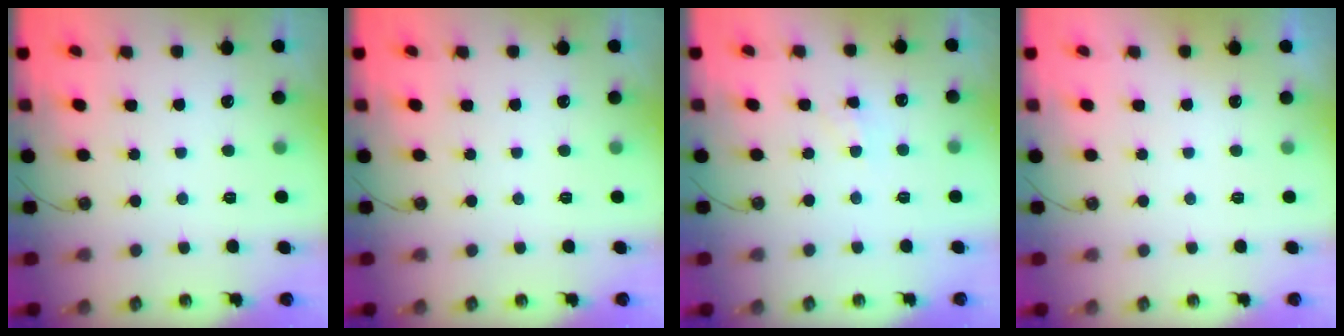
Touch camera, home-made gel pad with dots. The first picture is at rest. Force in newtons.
{"total": 0.0}
{"total": 4.2, "press": 4.2, "slide": 0.6}
{"total": 0.0}